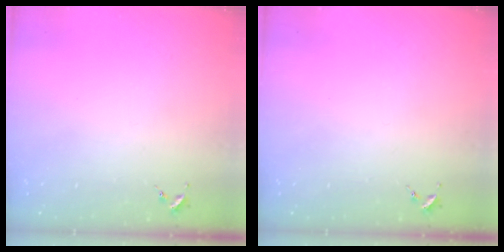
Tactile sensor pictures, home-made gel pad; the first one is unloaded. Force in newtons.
{"total": 0.0}